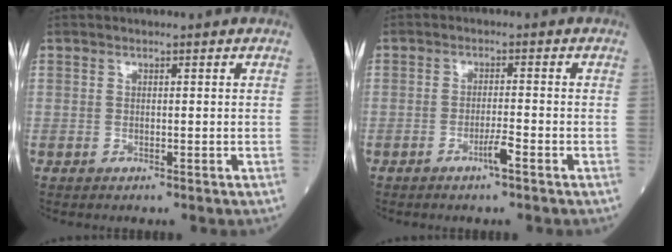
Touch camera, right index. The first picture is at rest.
{"total": 2.5, "force": [-1.5, -0.2, 2.0], "torque": [-0.037, -0.002, -0.028]}